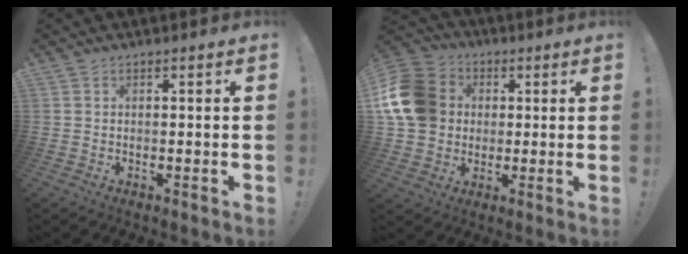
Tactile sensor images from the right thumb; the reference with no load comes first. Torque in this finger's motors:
{"motor_torque": [1.04, 1.58, 0.11, 0.10, 0.30]}